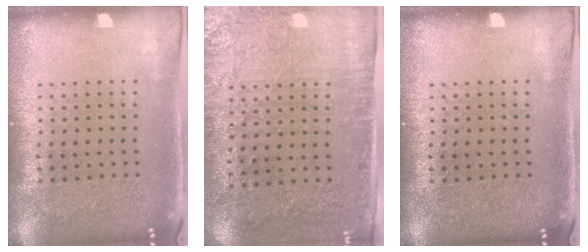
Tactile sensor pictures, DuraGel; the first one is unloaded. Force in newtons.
{"total": 2.8, "press": 2.3, "slide": 1.5}
{"total": 0.0}